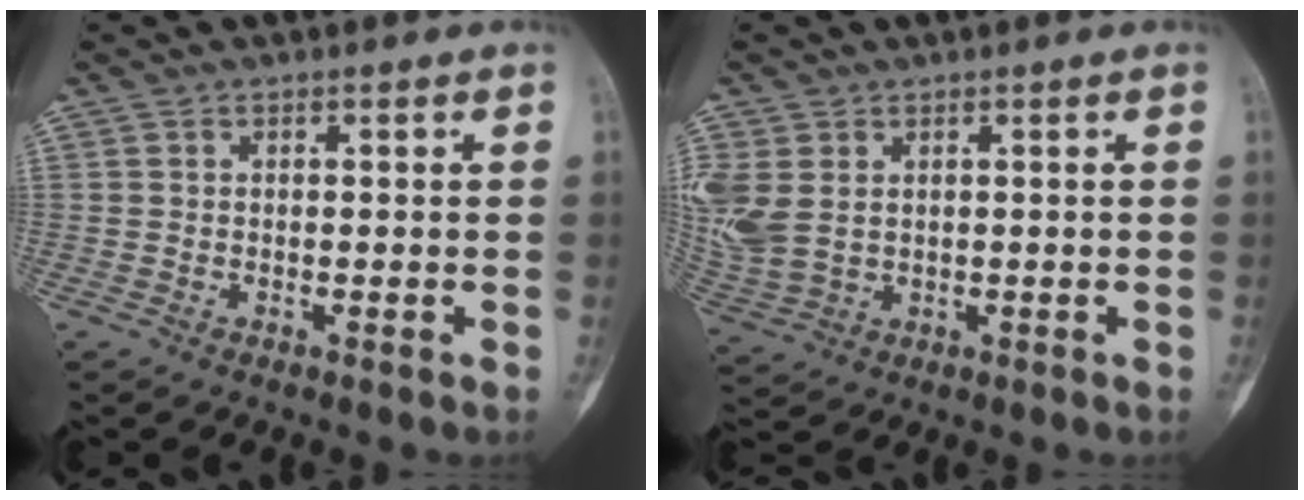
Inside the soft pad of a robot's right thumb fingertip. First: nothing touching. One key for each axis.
{"total": 8.6, "fx": 1.8, "fy": 6.1, "fz": 5.9, "tx": -0.152, "ty": -0.001, "tz": 0.051}